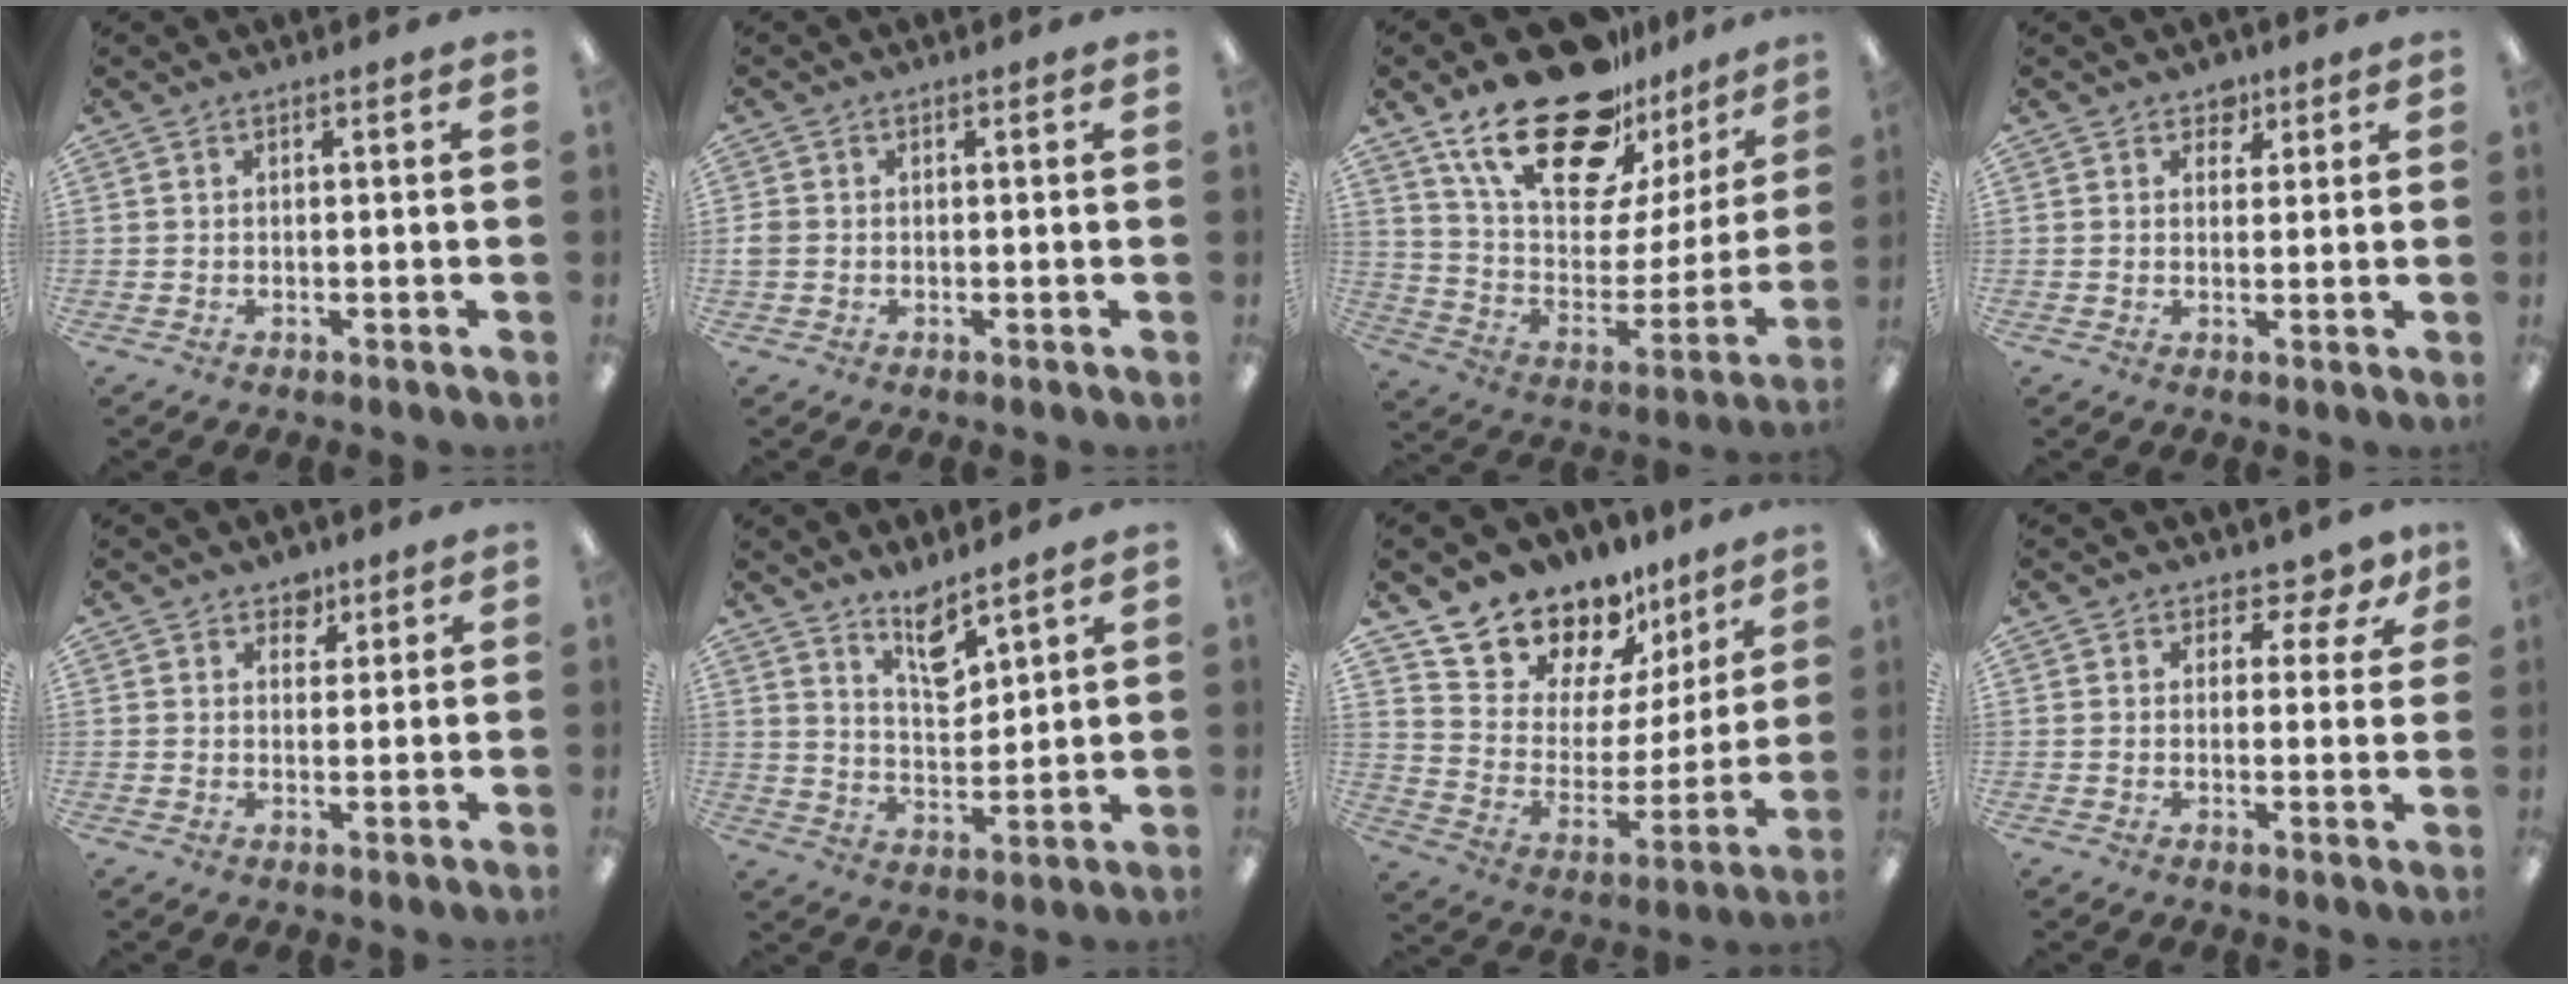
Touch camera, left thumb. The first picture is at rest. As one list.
[{"total": 1.8, "force": [-0.2, 1.6, 0.7], "torque": [-0.011, 0.005, -0.005]}, {"total": 26.8, "force": [18.8, 11.8, 15.1], "torque": [-0.251, -0.112, 0.330]}, {"total": 3.6, "force": [2.3, 2.6, 0.8], "torque": [-0.001, -0.008, 0.037]}, {"total": 4.3, "force": [2.9, 2.9, 0.9], "torque": [-0.006, -0.012, 0.050]}, {"total": 8.2, "force": [6.7, 2.8, 3.7], "torque": [-0.054, -0.048, 0.116]}, {"total": 16.3, "force": [14.4, 7.3, 2.2], "torque": [-0.064, -0.130, 0.265]}, {"total": 4.2, "force": [2.5, 2.9, 1.8], "torque": [-0.014, -0.018, 0.039]}]